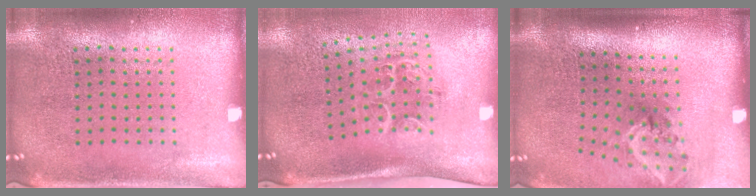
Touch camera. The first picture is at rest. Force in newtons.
{"total": 1.4, "press": 1.3, "slide": 0.7}
{"total": 2.1, "press": 1.3, "slide": 1.6}